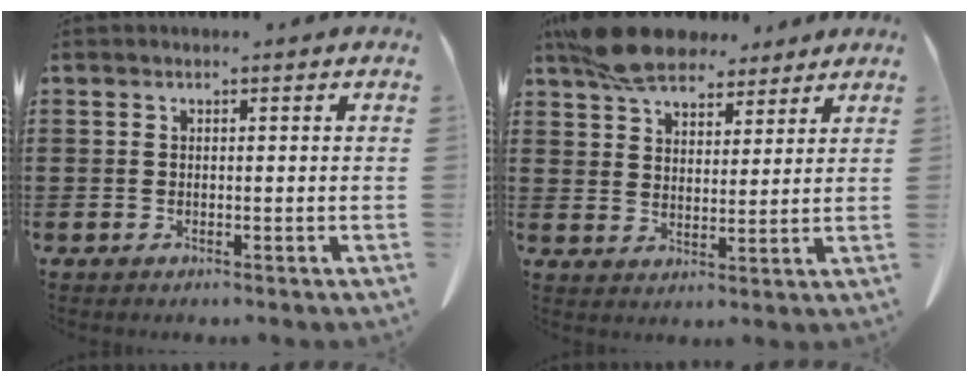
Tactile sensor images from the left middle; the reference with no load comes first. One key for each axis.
{"total": 9.4, "fx": 7.9, "fy": 3.6, "fz": 3.6, "tx": -0.089, "ty": -0.013, "tz": 0.150}